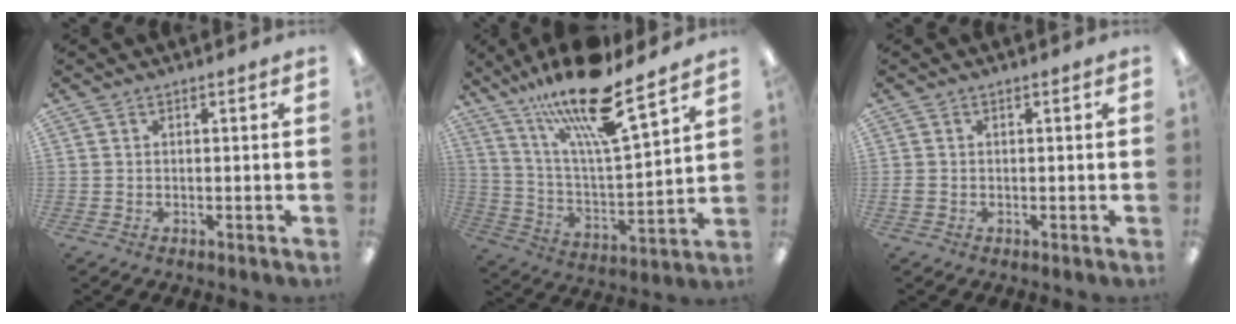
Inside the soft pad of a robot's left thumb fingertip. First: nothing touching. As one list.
[{"total": 20.2, "force": [16.0, 3.4, 12.0], "torque": [-0.221, -0.098, 0.265]}, {"total": 1.2, "force": [-0.2, 1.0, 0.7], "torque": [-0.012, 0.003, -0.004]}]